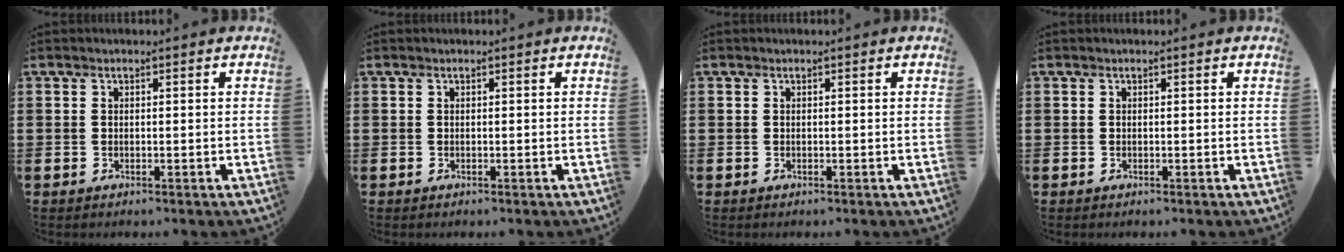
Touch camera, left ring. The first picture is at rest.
{"total": 0.0}
{"total": 0.0}
{"total": 0.0}